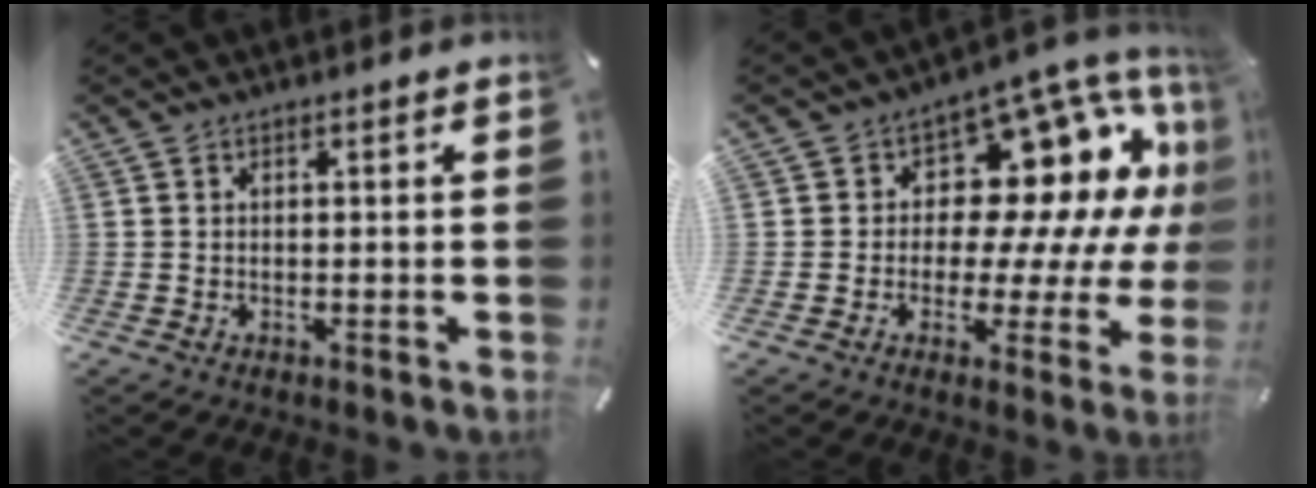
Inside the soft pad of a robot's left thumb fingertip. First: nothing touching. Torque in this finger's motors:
{"motor_torque": [2.05, 2.59, 0.75, -0.62, 0.02]}